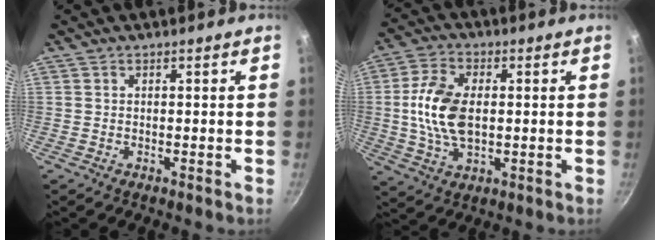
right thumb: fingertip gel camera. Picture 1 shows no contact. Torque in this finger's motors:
{"motor_torque": [-0.84, 1.15, 1.13, 0.25, 0.11]}